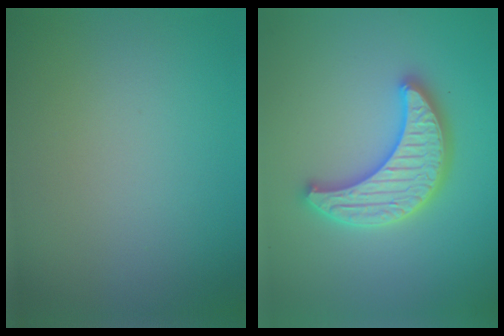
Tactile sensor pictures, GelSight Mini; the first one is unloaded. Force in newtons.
{"total": 4.4, "press": 4.3, "slide": 0.9}